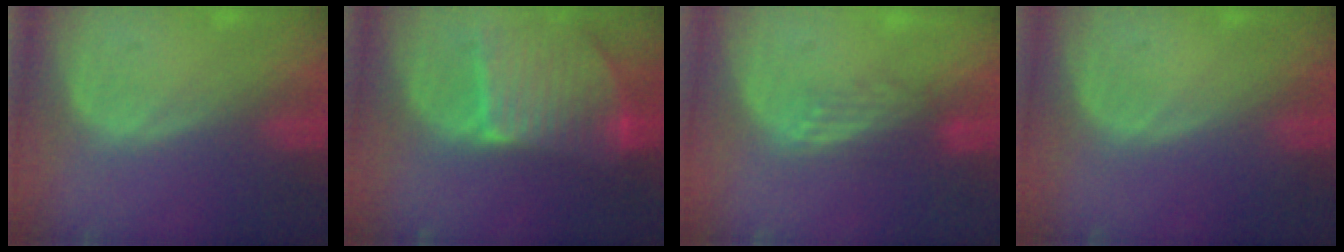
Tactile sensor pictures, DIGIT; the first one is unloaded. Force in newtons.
{"total": 9.6, "press": 8.5, "slide": 4.5}
{"total": 2.9, "press": 2.7, "slide": 1.1}
{"total": 0.0}